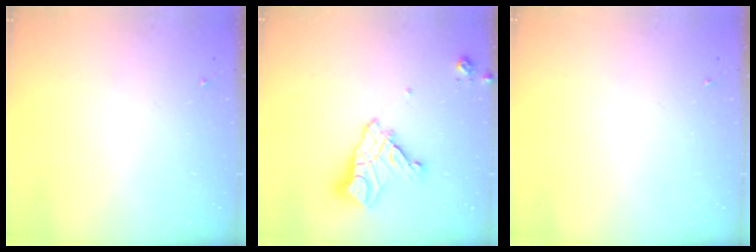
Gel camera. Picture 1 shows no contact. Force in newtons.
{"total": 14.4, "press": 14.3, "slide": 1.5}
{"total": 0.0}